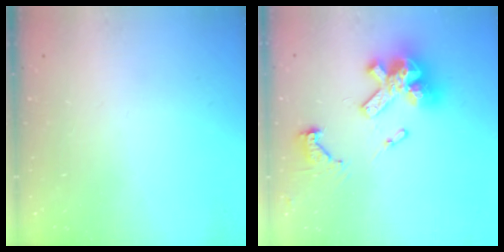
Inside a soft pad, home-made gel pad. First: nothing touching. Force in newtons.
{"total": 18.5, "press": 18.3, "slide": 2.4}